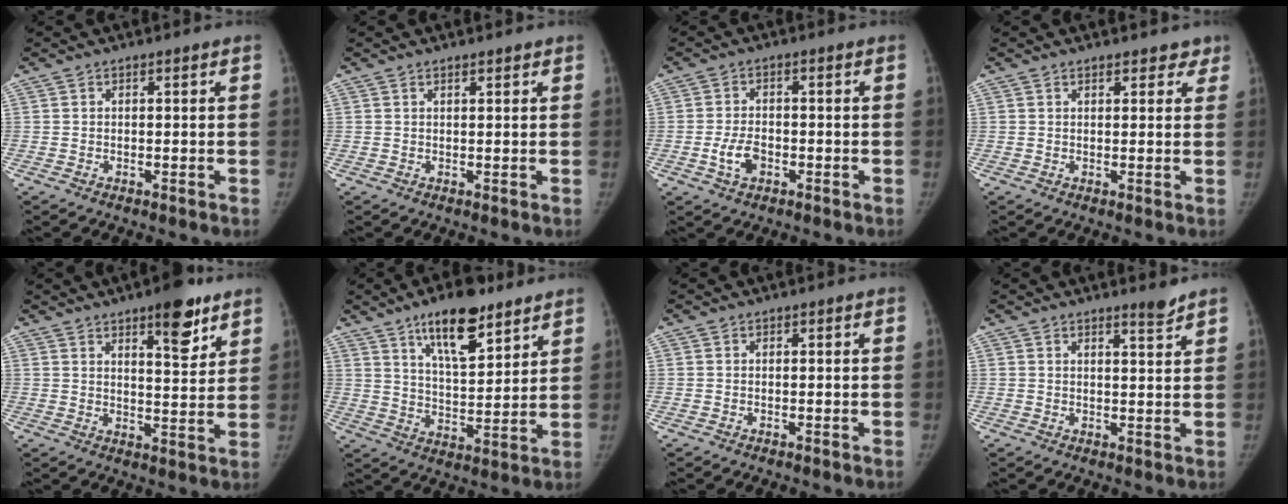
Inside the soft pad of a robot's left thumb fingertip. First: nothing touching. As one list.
[{"total": 1.1, "force": [0.9, 0.3, 0.6], "torque": [-0.009, -0.005, 0.014]}, {"total": 4.4, "force": [-1.4, 2.8, 3.1], "torque": [-0.057, 0.009, -0.024]}, {"total": 3.7, "force": [2.9, 1.8, 1.4], "torque": [0.017, -0.007, 0.031]}, {"total": 9.6, "force": [6.0, 3.1, 6.8], "torque": [-0.075, -0.036, 0.086]}, {"total": 14.1, "force": [9.0, 5.2, 9.6], "torque": [-0.126, -0.050, 0.150]}, {"total": 0.0}, {"total": 2.5, "force": [2.2, 0.0, 1.2], "torque": [-0.014, -0.024, 0.034]}]